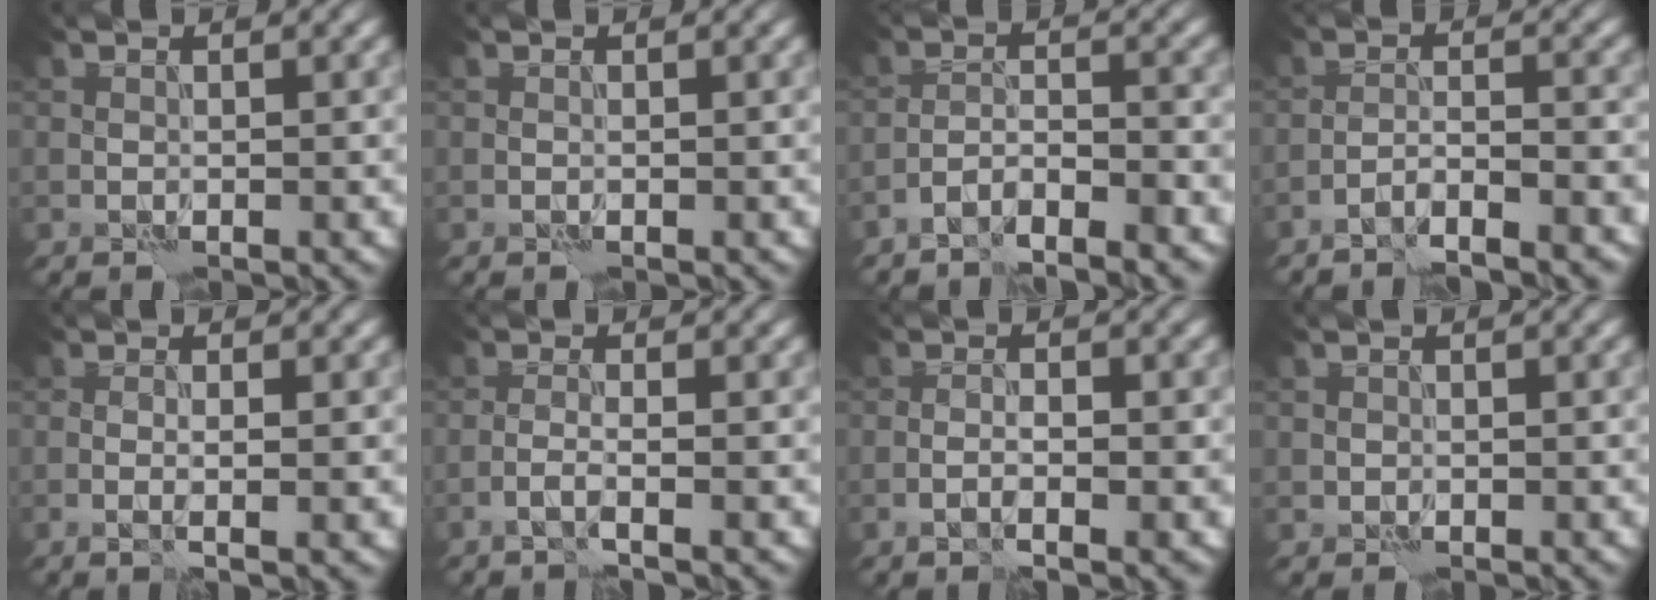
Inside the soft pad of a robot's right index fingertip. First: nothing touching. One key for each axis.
{"total": 0.0}
{"total": 3.2, "fx": -2.8, "fy": 0.4, "fz": 1.5, "tx": -0.023, "ty": 0.005, "tz": -0.053}
{"total": 3.1, "fx": -2.7, "fy": 0.1, "fz": 1.5, "tx": -0.023, "ty": 0.006, "tz": -0.051}
{"total": 1.3, "fx": 0.0, "fy": 0.0, "fz": 1.3, "tx": -0.023, "ty": -0.004, "tz": -0.002}
{"total": 1.3, "fx": -0.7, "fy": -0.1, "fz": 1.1, "tx": -0.018, "ty": 0.003, "tz": -0.021}
{"total": 1.8, "fx": -0.7, "fy": 0.3, "fz": 1.6, "tx": -0.025, "ty": 0.002, "tz": -0.014}
{"total": 0.5, "fx": 0.1, "fy": 0.4, "fz": -0.3, "tx": 0.011, "ty": -0.004, "tz": 0.000}